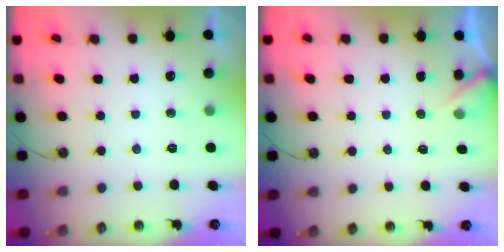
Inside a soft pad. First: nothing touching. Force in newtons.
{"total": 2.9, "press": 2.9, "slide": 0.3}